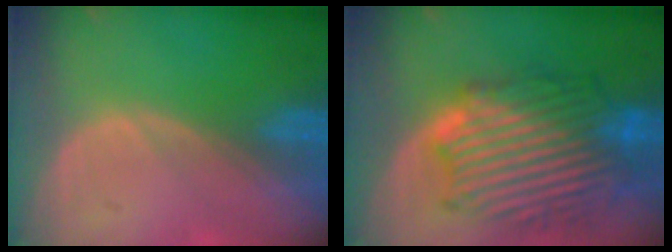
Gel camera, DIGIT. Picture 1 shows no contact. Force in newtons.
{"total": 13.2, "press": 13.2, "slide": 1.0}